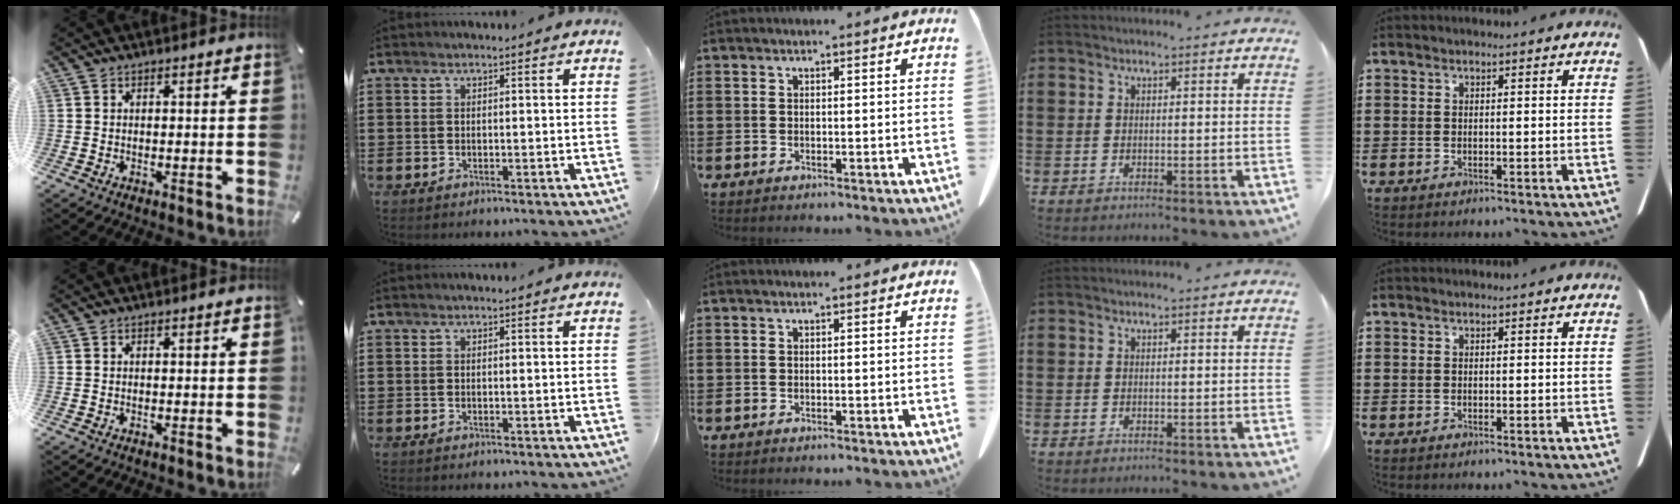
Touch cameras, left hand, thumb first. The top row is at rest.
{}